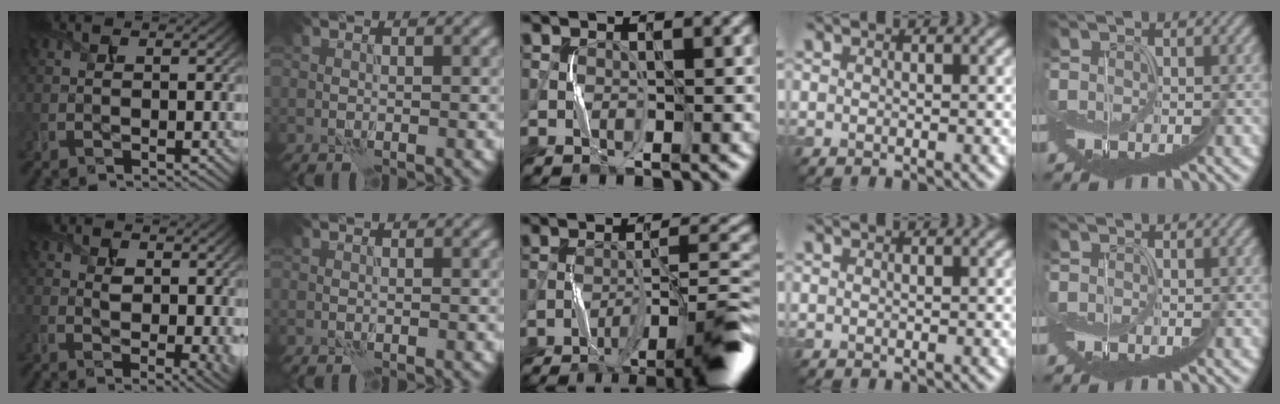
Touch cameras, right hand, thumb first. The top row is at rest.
{"thumb": {"total": 4.6, "force": [1.3, 2.6, 3.6], "torque": [-0.056, -0.007, 0.029]}, "middle": {"total": 9.7, "force": [-6.7, 1.0, 6.9], "torque": [-0.089, 0.017, -0.108]}}